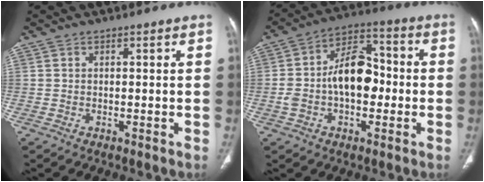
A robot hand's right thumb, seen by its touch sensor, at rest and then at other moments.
{"total": 13.5, "force": [-1.2, 8.3, 10.6], "torque": [-0.163, 0.045, -0.024]}